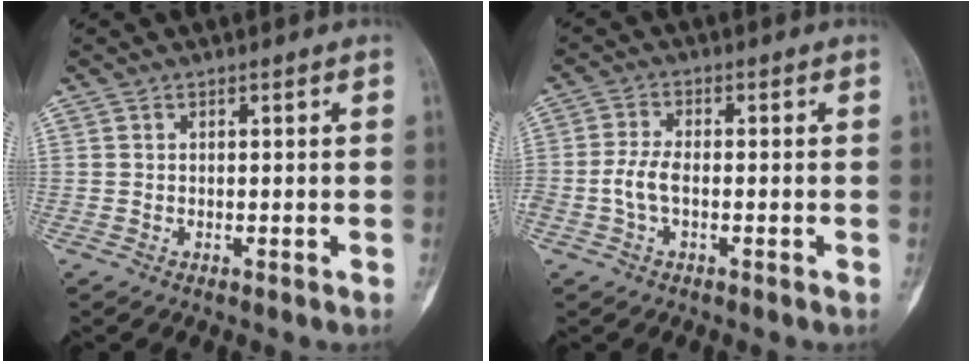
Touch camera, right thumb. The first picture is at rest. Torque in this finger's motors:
{"motor_torque": [0.06, 0.05, 0.75, -0.18, 0.13]}